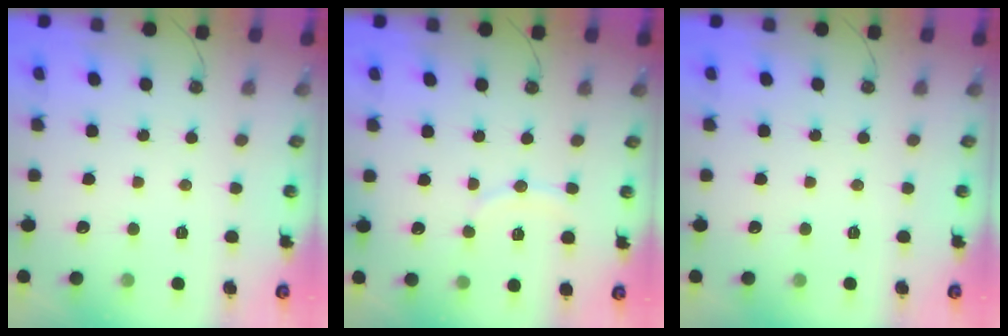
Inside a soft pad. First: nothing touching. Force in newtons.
{"total": 6.5, "press": 6.5, "slide": 0.5}
{"total": 0.0}